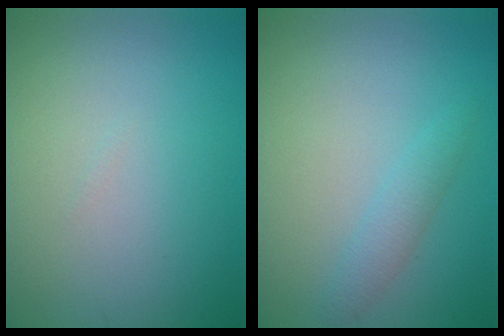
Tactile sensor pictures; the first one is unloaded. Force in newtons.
{"total": 1.7, "press": 1.6, "slide": 0.0}